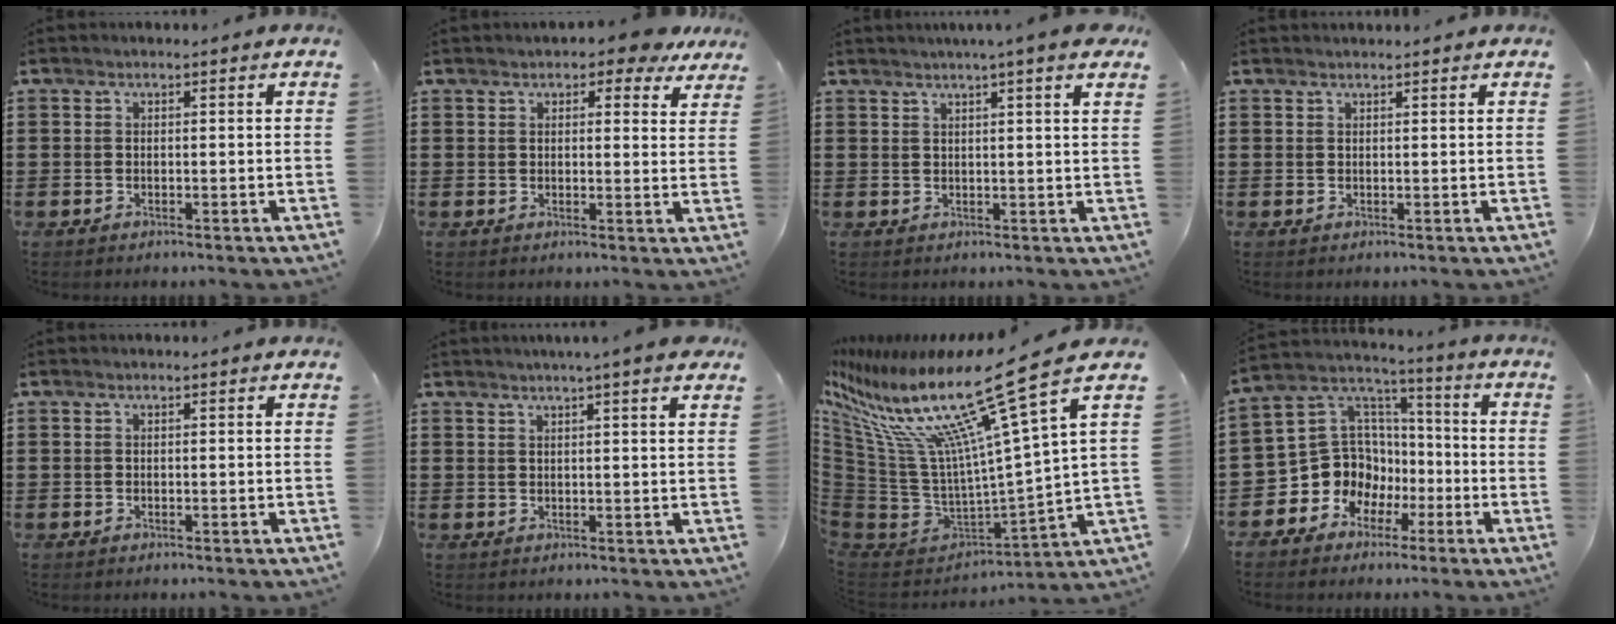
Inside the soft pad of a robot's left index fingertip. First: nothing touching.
{"total": 3.6, "force": [3.0, 1.4, 1.5], "torque": [-0.025, -0.005, 0.050]}
{"total": 3.3, "force": [2.6, -0.7, 2.0], "torque": [-0.044, -0.003, 0.047]}
{"total": 0.7, "force": [0.7, 0.0, 0.2], "torque": [-0.005, -0.002, 0.014]}
{"total": 0.0}
{"total": 2.8, "force": [2.3, -0.6, 1.4], "torque": [-0.033, -0.003, 0.042]}
{"total": 19.4, "force": [11.3, 3.3, 15.4], "torque": [-0.339, -0.080, 0.171]}
{"total": 10.5, "force": [-3.1, 9.8, 2.3], "torque": [-0.098, -0.007, -0.050]}